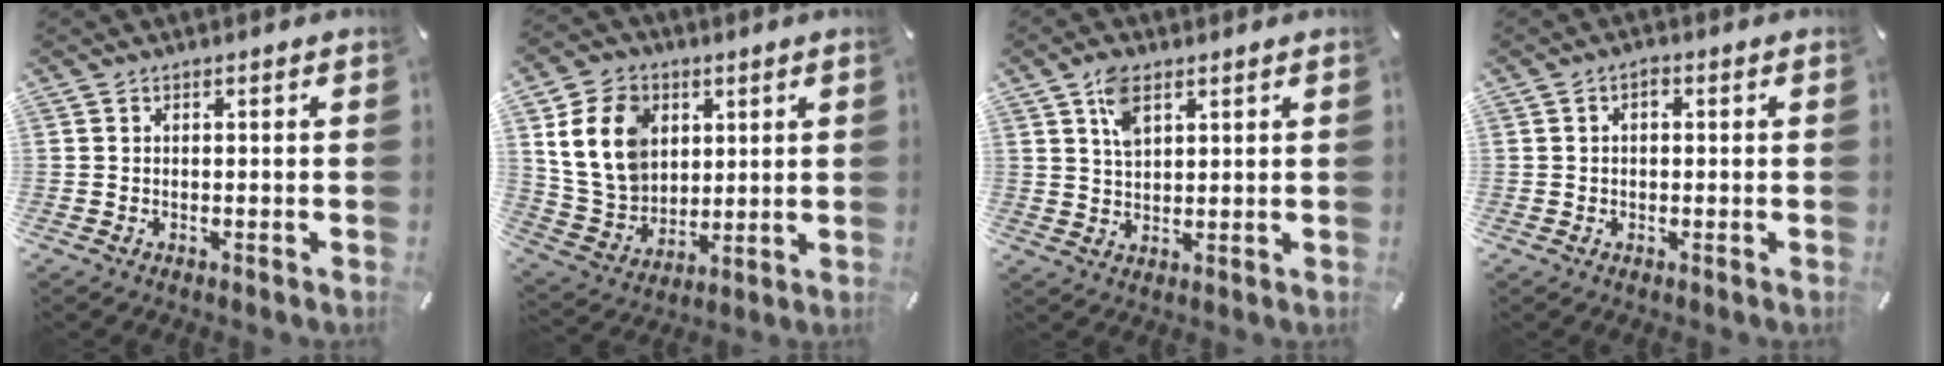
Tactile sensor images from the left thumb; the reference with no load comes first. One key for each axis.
{"total": 14.8, "fx": 4.5, "fy": 11.9, "fz": 7.6, "tx": -0.171, "ty": -0.005, "tz": 0.085}
{"total": 5.9, "fx": 3.1, "fy": 3.2, "fz": 3.8, "tx": -0.069, "ty": -0.001, "tz": 0.053}
{"total": 1.6, "fx": 0.1, "fy": 1.2, "fz": 1.1, "tx": -0.022, "ty": 0.007, "tz": 0.000}